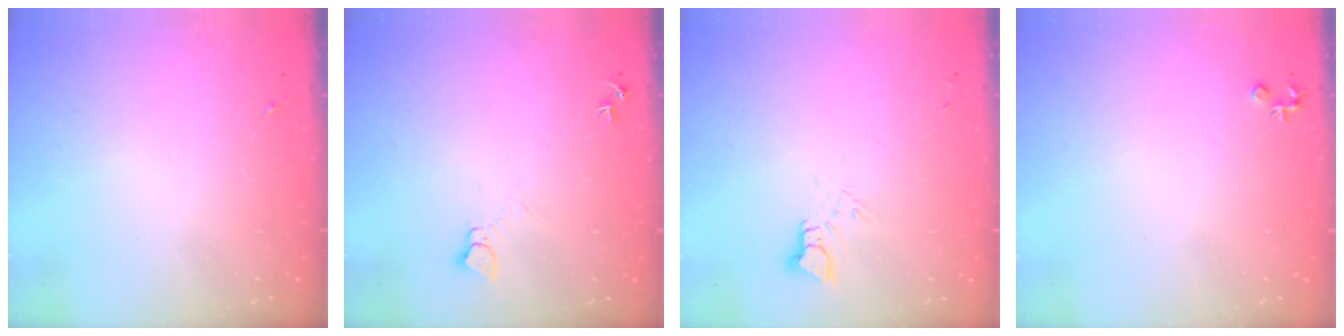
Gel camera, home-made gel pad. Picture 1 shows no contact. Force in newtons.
{"total": 5.2, "press": 5.2, "slide": 0.6}
{"total": 3.4, "press": 3.4, "slide": 0.1}
{"total": 3.7, "press": 3.6, "slide": 0.4}